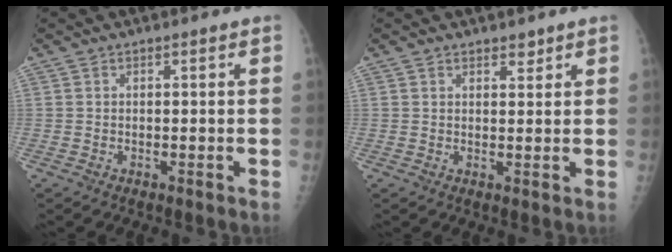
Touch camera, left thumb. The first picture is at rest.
{"total": 1.8, "force": [1.4, 0.9, 0.7], "torque": [0.001, -0.009, 0.019]}